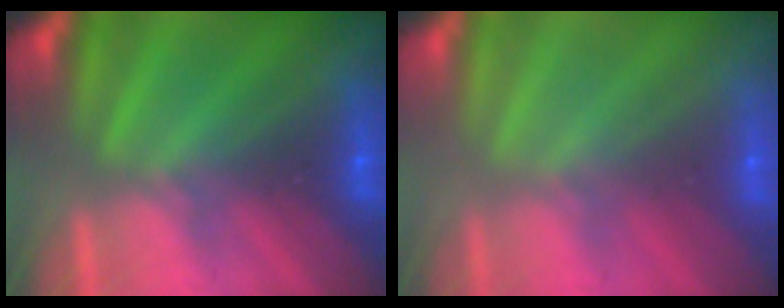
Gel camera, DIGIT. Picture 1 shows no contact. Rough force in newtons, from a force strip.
{"total": 3.1}